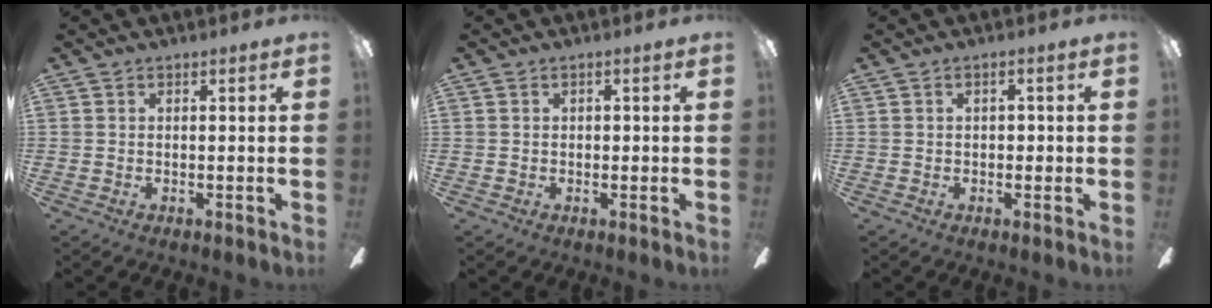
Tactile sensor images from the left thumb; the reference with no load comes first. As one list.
[{"total": 0.7, "force": [-0.1, 0.5, 0.4], "torque": [-0.007, 0.004, -0.002]}, {"total": 1.9, "force": [0.2, 1.0, 1.6], "torque": [-0.032, 0.007, 0.001]}]